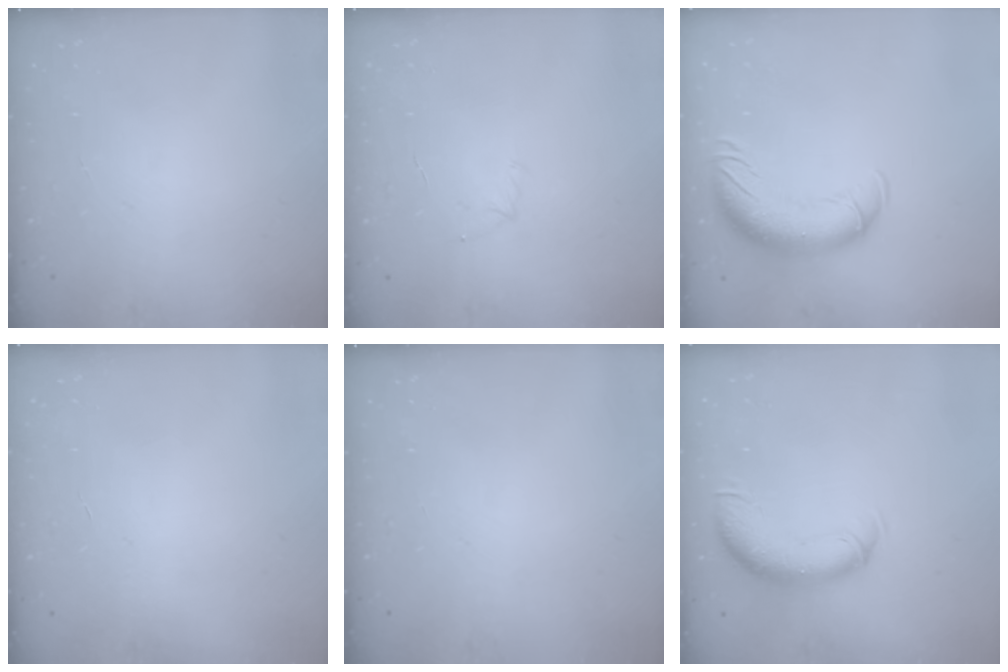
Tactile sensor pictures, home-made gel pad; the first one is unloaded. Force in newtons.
{"total": 4.2, "press": 4.0, "slide": 1.1}
{"total": 14.0, "press": 13.6, "slide": 3.3}
{"total": 0.6, "press": 0.6, "slide": 0.2}
{"total": 0.0}
{"total": 10.9, "press": 10.6, "slide": 2.3}